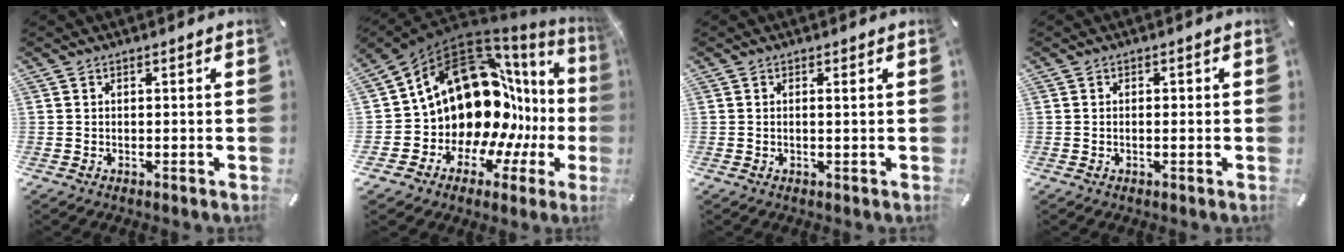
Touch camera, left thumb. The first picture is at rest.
{"total": 18.2, "force": [3.8, 13.4, 11.7], "torque": [-0.165, -0.089, 0.109]}
{"total": 1.0, "force": [0.3, -0.1, 1.0], "torque": [-0.021, -0.004, 0.006]}
{"total": 1.0, "force": [-0.2, 0.4, 0.9], "torque": [-0.019, 0.000, -0.003]}